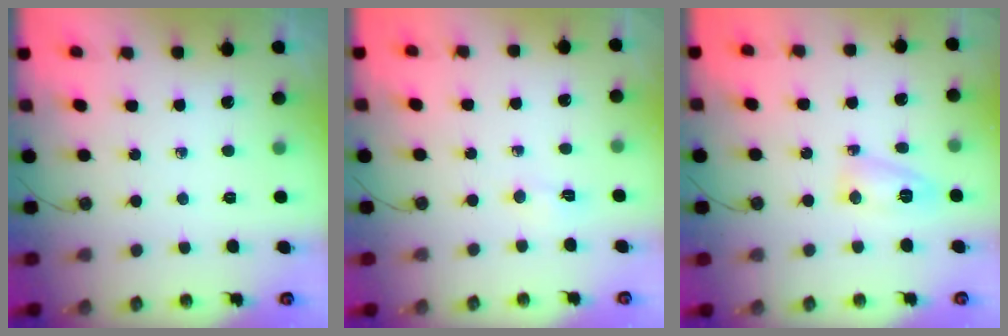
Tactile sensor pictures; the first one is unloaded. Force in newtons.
{"total": 2.6, "press": 2.6, "slide": 0.6}
{"total": 5.5, "press": 5.4, "slide": 0.8}